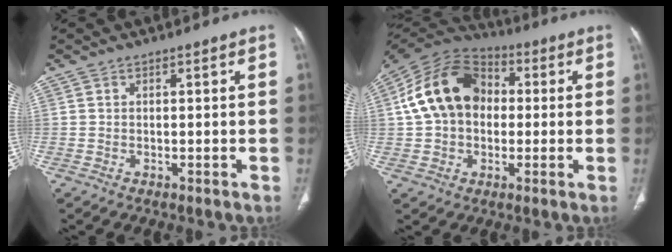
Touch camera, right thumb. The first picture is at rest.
{"total": 16.8, "force": [1.5, 12.5, 11.1], "torque": [-0.182, 0.034, 0.017]}